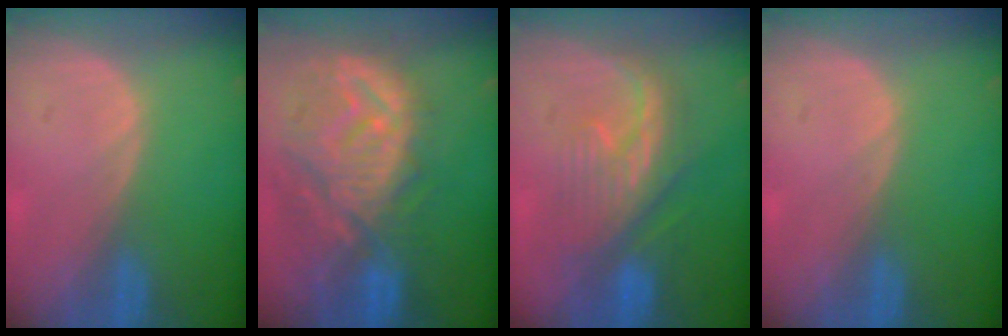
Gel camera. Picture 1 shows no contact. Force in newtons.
{"total": 12.4, "press": 11.0, "slide": 5.6}
{"total": 7.9, "press": 7.9, "slide": 1.0}
{"total": 0.0}